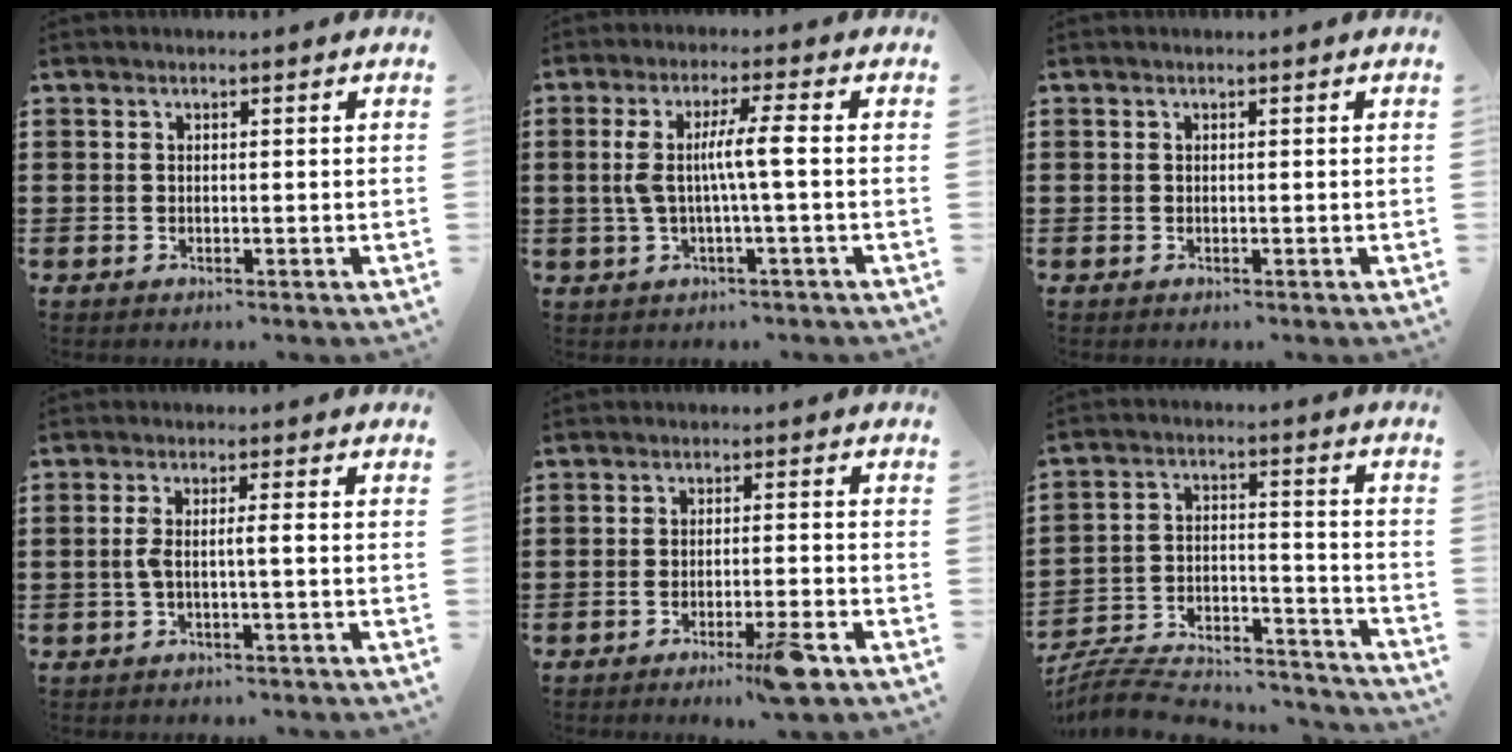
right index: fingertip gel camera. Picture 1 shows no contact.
{"total": 6.3, "force": [0.0, 0.1, 6.3], "torque": [-0.127, -0.005, -0.010]}
{"total": 0.0}
{"total": 3.1, "force": [-0.5, 0.1, 3.0], "torque": [-0.071, -0.008, -0.017]}
{"total": 5.4, "force": [-3.4, -0.4, 4.2], "torque": [-0.069, -0.013, -0.057]}
{"total": 6.6, "force": [-6.2, 1.7, 1.6], "torque": [-0.034, -0.001, -0.124]}